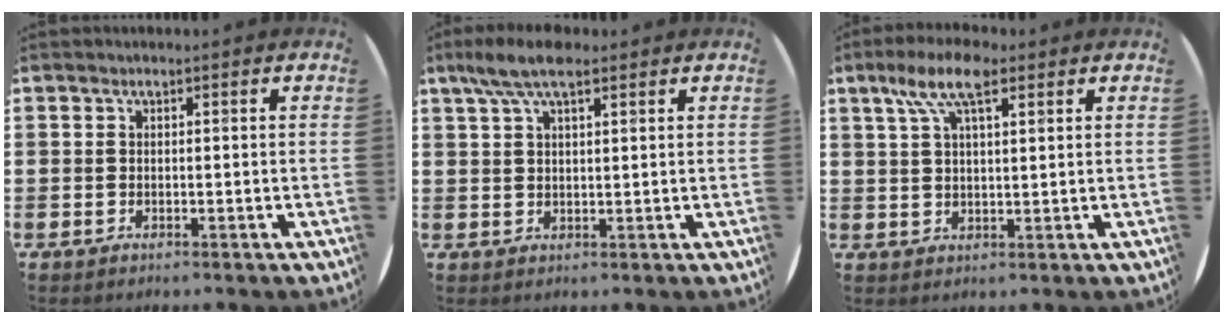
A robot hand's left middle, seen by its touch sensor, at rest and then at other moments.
{"total": 5.5, "force": [3.7, 1.8, 3.7], "torque": [-0.080, 0.006, 0.067]}
{"total": 7.3, "force": [4.2, 2.6, 5.4], "torque": [-0.110, 0.010, 0.071]}